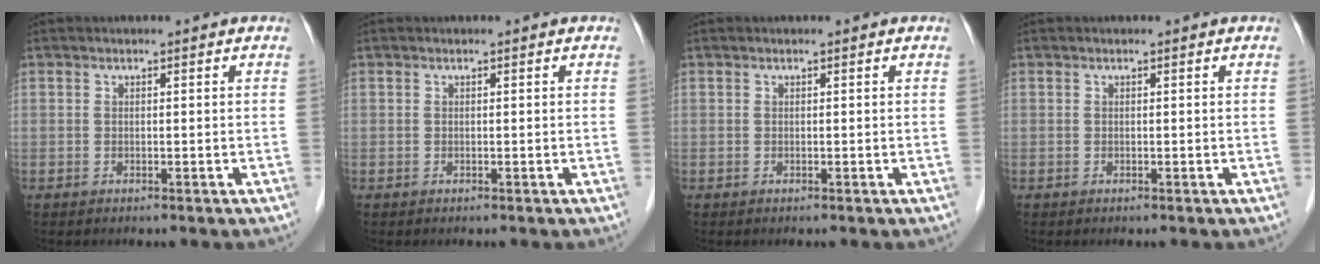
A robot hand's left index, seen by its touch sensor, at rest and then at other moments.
{"total": 0.0}
{"total": 0.0}
{"total": 0.0}